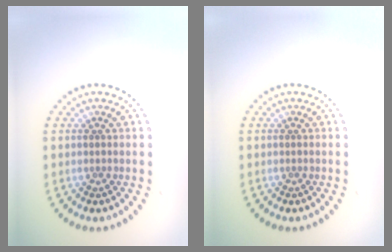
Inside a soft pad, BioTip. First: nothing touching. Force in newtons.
{"total": 0.0}